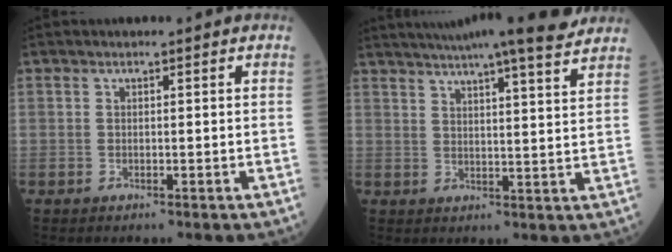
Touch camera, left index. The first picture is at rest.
{"total": 17.7, "force": [15.4, 0.9, 8.7], "torque": [-0.144, 0.017, 0.208]}